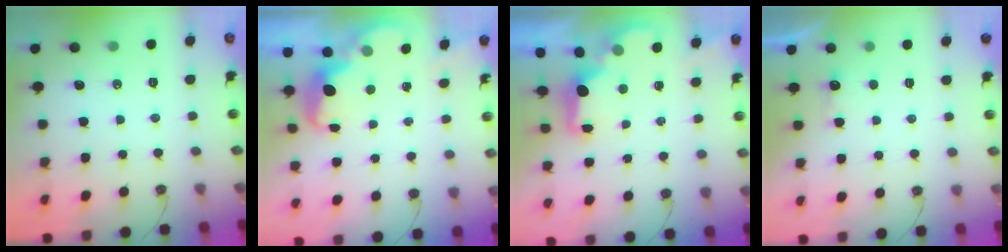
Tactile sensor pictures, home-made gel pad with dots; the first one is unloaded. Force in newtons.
{"total": 2.8, "press": 2.7, "slide": 0.8}
{"total": 2.3, "press": 2.1, "slide": 0.7}
{"total": 1.0, "press": 0.7, "slide": 0.8}